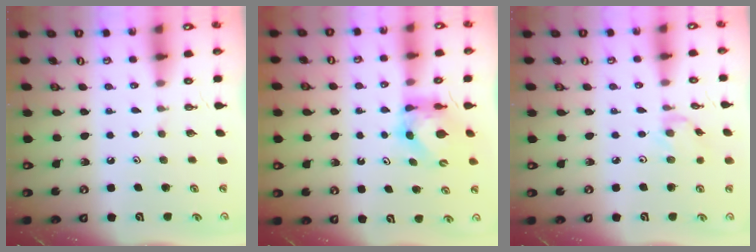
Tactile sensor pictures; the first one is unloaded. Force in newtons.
{"total": 5.9, "press": 5.9, "slide": 0.6}
{"total": 1.1, "press": 1.1, "slide": 0.3}